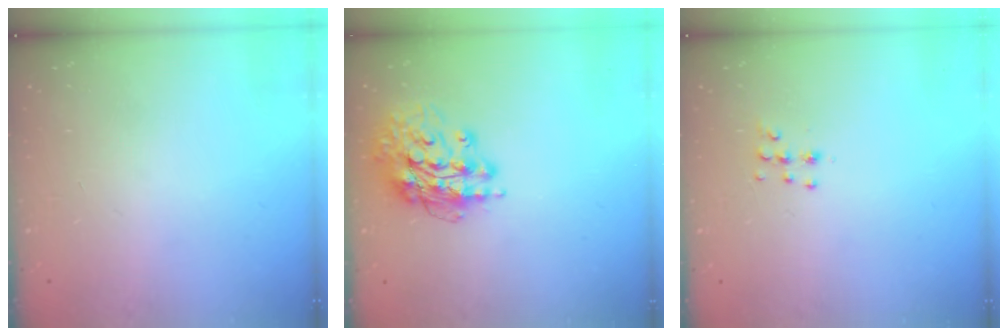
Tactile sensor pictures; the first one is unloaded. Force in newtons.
{"total": 16.7, "press": 16.7, "slide": 1.6}
{"total": 7.6, "press": 7.5, "slide": 1.2}